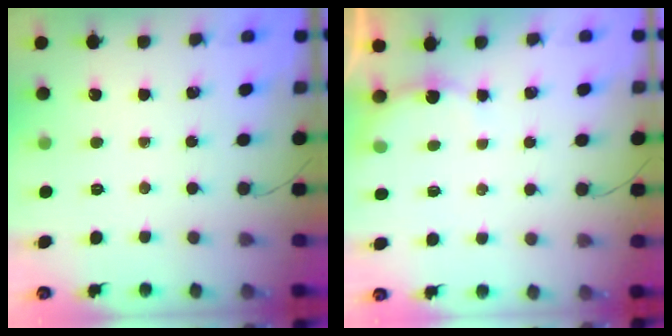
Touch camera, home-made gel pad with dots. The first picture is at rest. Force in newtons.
{"total": 4.5, "press": 4.4, "slide": 0.9}